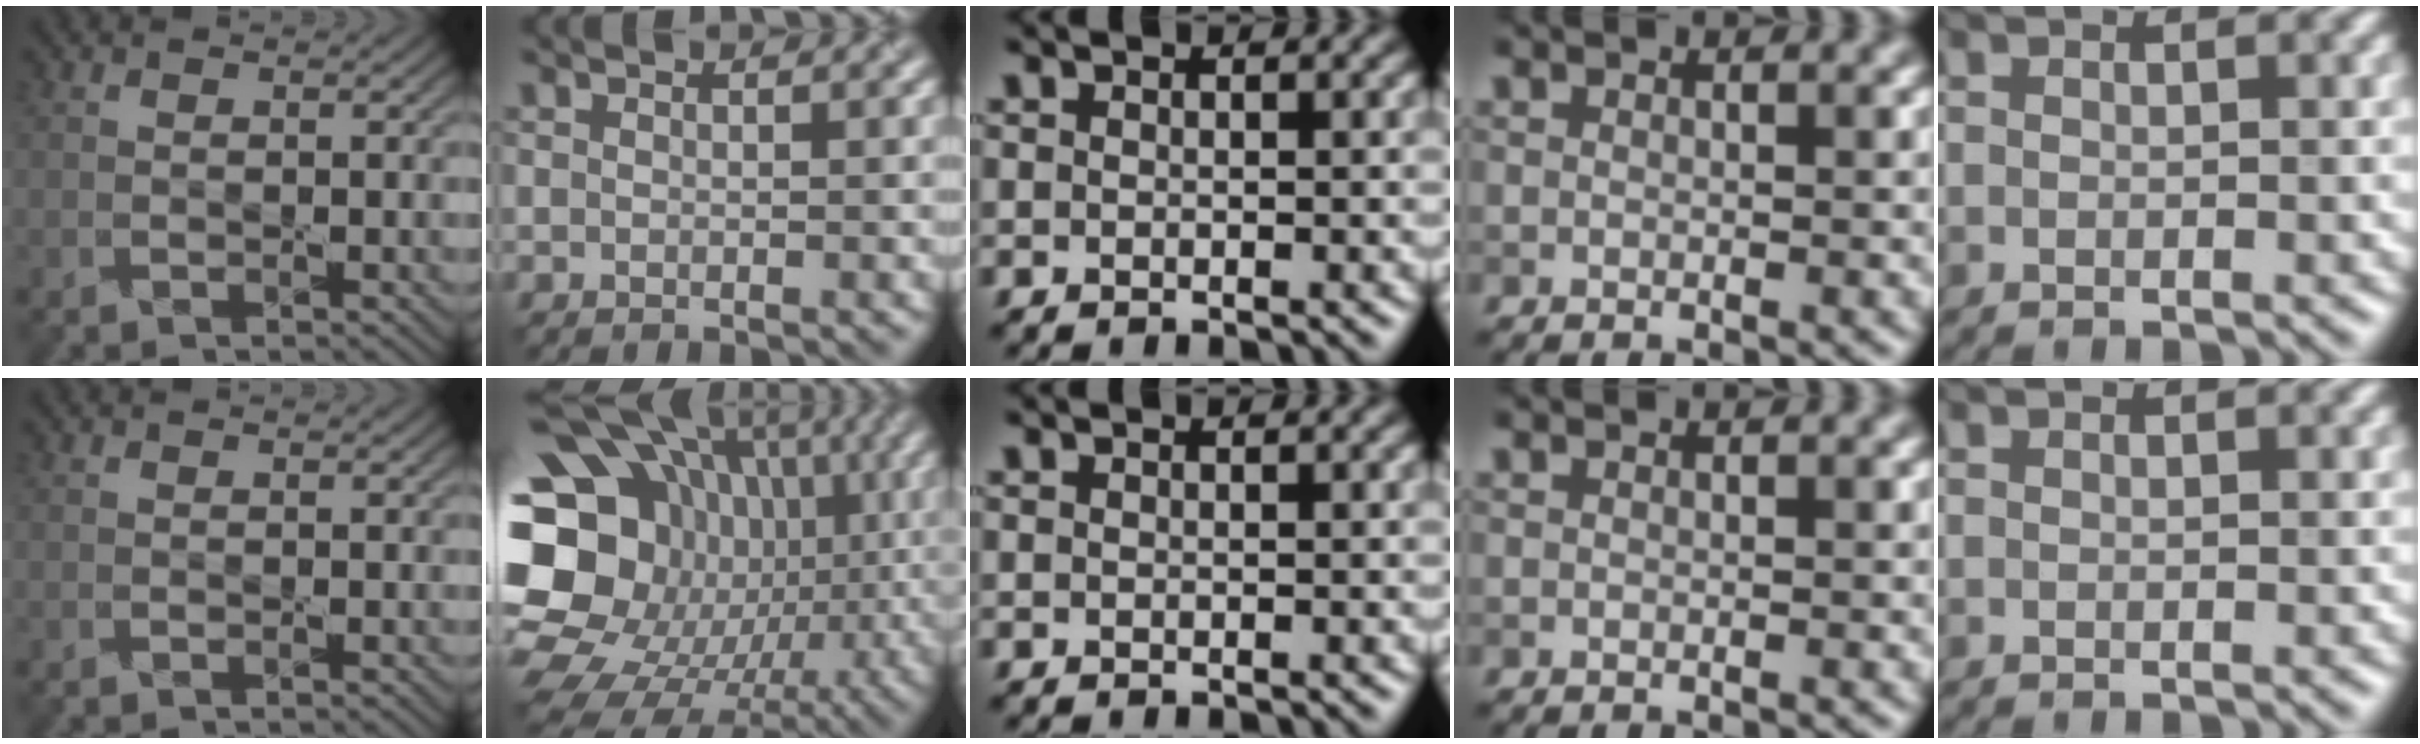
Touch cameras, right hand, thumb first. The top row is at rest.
{"index": {"total": 23.4, "force": [-0.7, 20.5, 11.1], "torque": [-0.219, 0.029, -0.041]}}